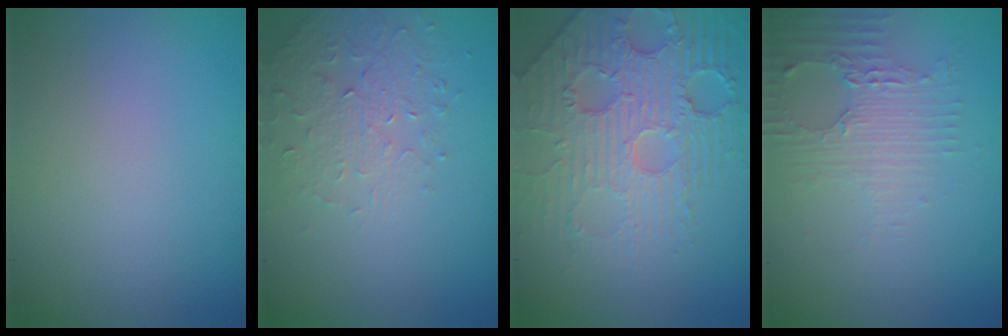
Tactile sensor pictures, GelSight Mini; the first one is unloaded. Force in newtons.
{"total": 1.9, "press": 1.5, "slide": 1.1}
{"total": 4.9, "press": 4.5, "slide": 1.8}
{"total": 3.0, "press": 2.5, "slide": 1.7}